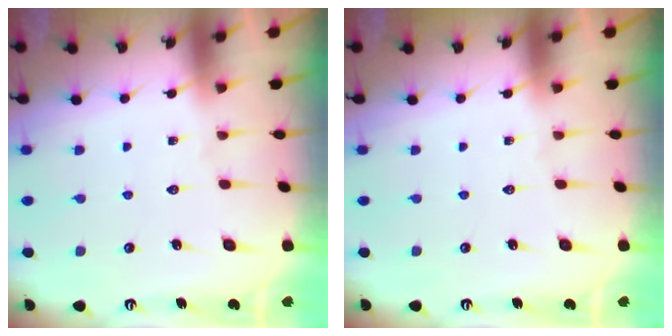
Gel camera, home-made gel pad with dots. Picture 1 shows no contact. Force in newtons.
{"total": 0.0}